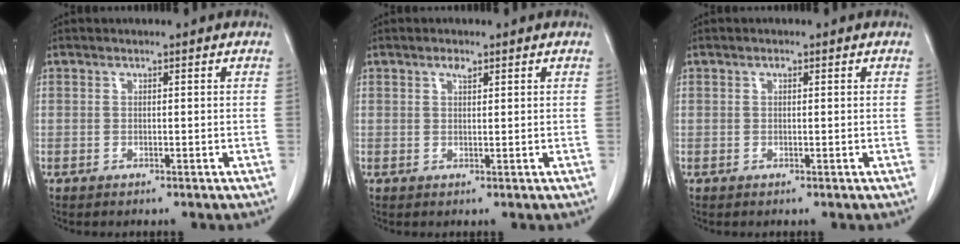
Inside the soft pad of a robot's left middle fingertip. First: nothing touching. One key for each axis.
{"total": 1.5, "fx": 1.0, "fy": 0.4, "fz": 1.0, "tx": -0.018, "ty": -0.001, "tz": 0.016}
{"total": 0.6, "fx": 0.3, "fy": 0.2, "fz": 0.5, "tx": -0.009, "ty": -0.001, "tz": 0.005}